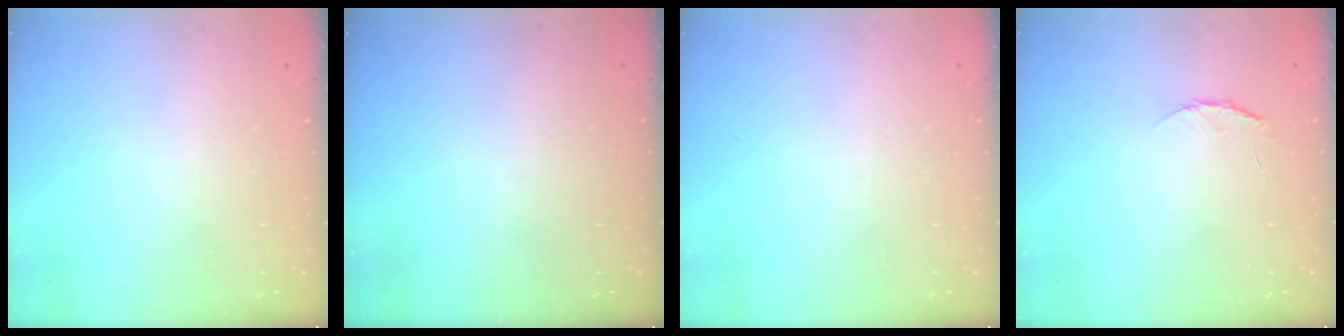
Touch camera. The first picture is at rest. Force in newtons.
{"total": 0.0}
{"total": 0.0}
{"total": 3.7, "press": 3.6, "slide": 0.4}